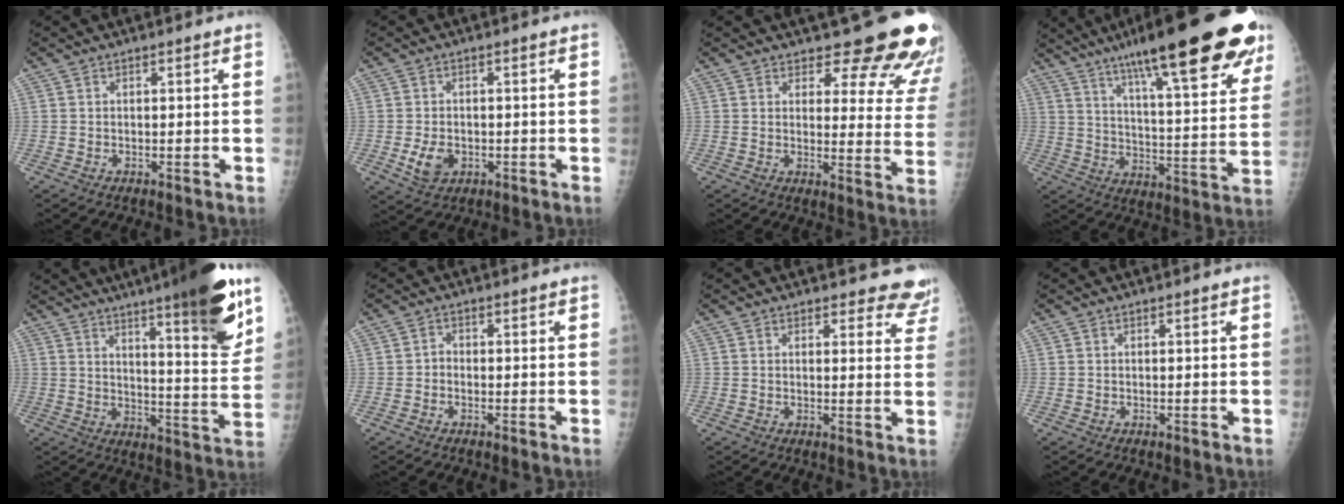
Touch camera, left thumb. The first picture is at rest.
{"total": 4.6, "force": [-1.2, 3.3, 2.9], "torque": [-0.048, -0.002, -0.014]}
{"total": 17.0, "force": [14.6, 5.4, 6.8], "torque": [-0.031, -0.113, 0.157]}
{"total": 30.4, "force": [19.7, 6.3, 22.3], "torque": [-0.305, -0.043, 0.284]}
{"total": 18.5, "force": [11.5, 2.3, 14.3], "torque": [-0.176, -0.064, 0.165]}
{"total": 1.3, "force": [-0.5, 1.0, 0.6], "torque": [0.001, 0.005, -0.013]}
{"total": 7.1, "force": [6.7, 2.5, 0.4], "torque": [0.045, -0.036, 0.046]}
{"total": 0.0}